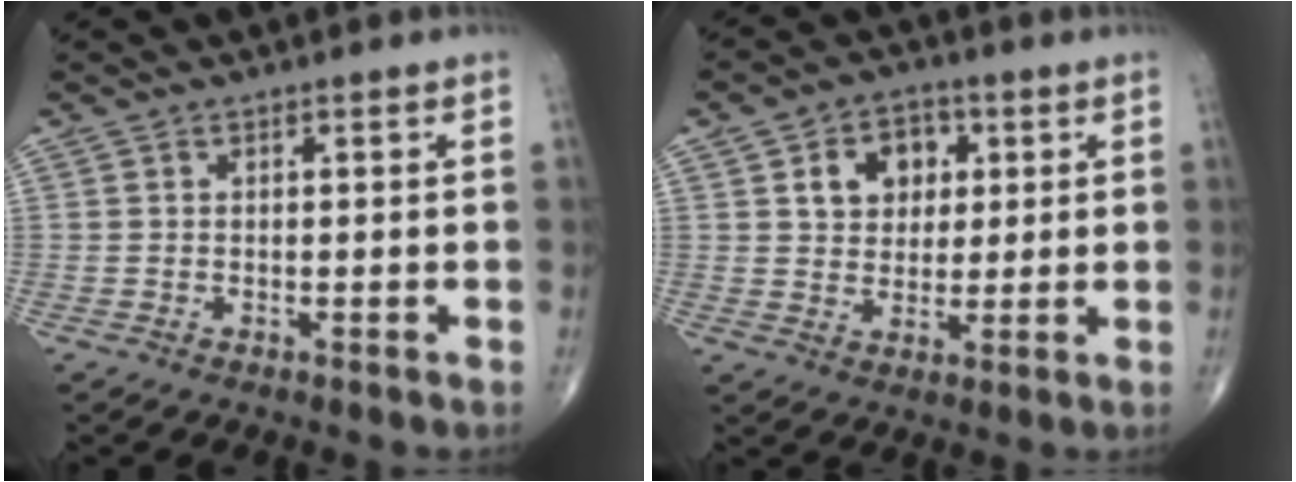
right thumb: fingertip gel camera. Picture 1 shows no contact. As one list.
[{"total": 8.6, "force": [2.7, 6.6, 4.7], "torque": [-0.032, -0.004, 0.042]}]